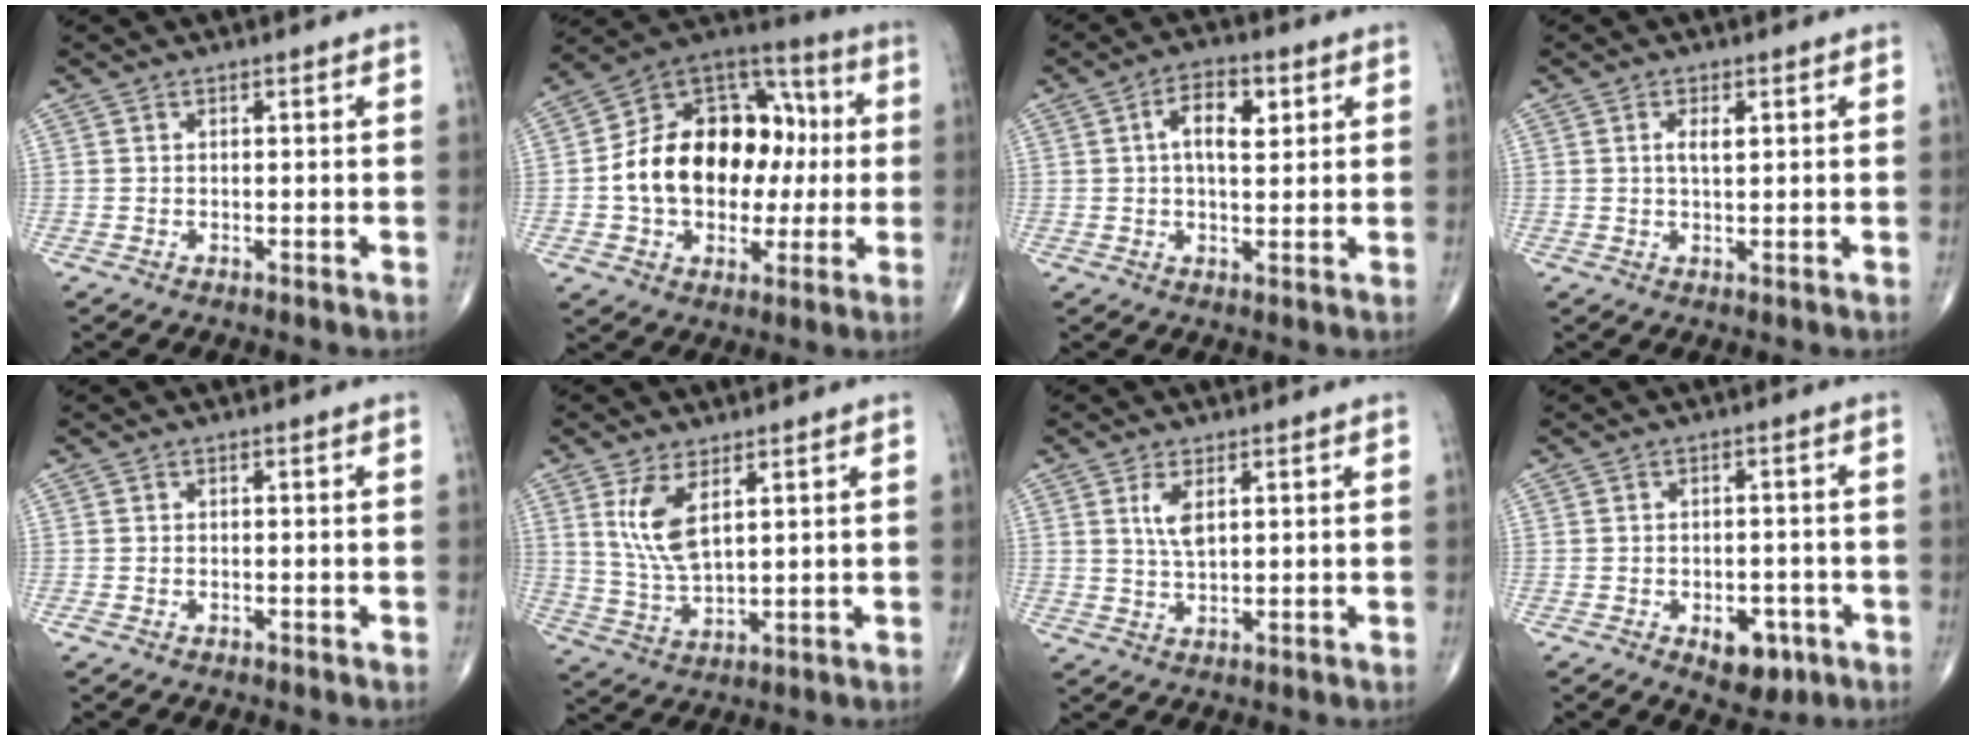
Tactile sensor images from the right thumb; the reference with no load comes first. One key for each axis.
{"total": 22.5, "fx": -0.1, "fy": 15.7, "fz": 16.2, "tx": -0.227, "ty": 0.041, "tz": 0.001}
{"total": 7.5, "fx": 2.2, "fy": 3.7, "fz": 6.2, "tx": -0.087, "ty": 0.004, "tz": 0.032}
{"total": 2.8, "fx": 0.8, "fy": 1.2, "fz": 2.4, "tx": -0.040, "ty": -0.001, "tz": 0.012}
{"total": 0.7, "fx": -0.4, "fy": 0.4, "fz": 0.4, "tx": -0.012, "ty": 0.002, "tz": -0.008}
{"total": 8.2, "fx": 3.2, "fy": 3.4, "fz": 6.7, "tx": -0.131, "ty": -0.018, "tz": 0.075}
{"total": 3.9, "fx": 1.4, "fy": 1.6, "fz": 3.3, "tx": -0.063, "ty": -0.007, "tz": 0.030}
{"total": 6.7, "fx": -3.0, "fy": 4.1, "fz": 4.4, "tx": -0.037, "ty": 0.014, "tz": -0.032}